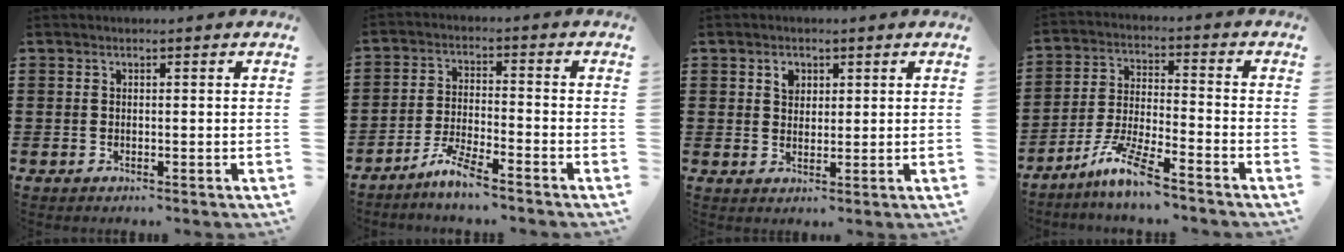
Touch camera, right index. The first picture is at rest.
{"total": 5.1, "force": [-4.6, -0.1, 2.2], "torque": [-0.059, -0.010, -0.093]}
{"total": 2.3, "force": [1.2, 1.6, 1.0], "torque": [-0.018, 0.002, 0.021]}
{"total": 8.2, "force": [-6.6, 0.4, 4.9], "torque": [-0.112, -0.010, -0.130]}